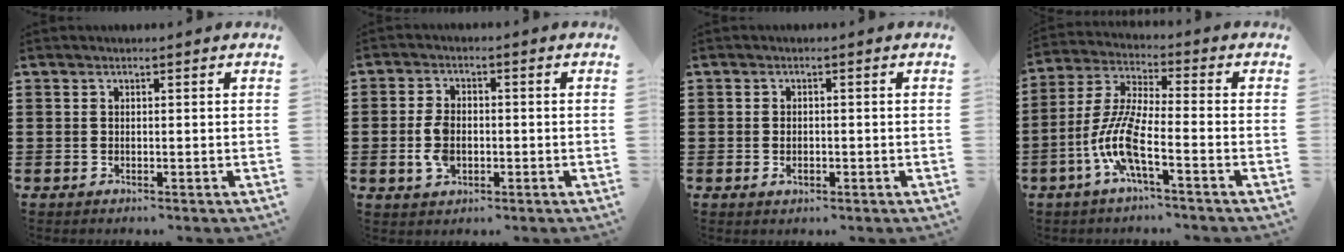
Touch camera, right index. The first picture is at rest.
{"total": 4.7, "force": [-0.8, 3.0, 3.6], "torque": [-0.088, -0.001, -0.020]}
{"total": 1.3, "force": [-0.4, 0.8, 1.0], "torque": [-0.019, 0.002, -0.007]}
{"total": 8.9, "force": [-4.1, 1.7, 7.8], "torque": [-0.184, -0.012, -0.083]}